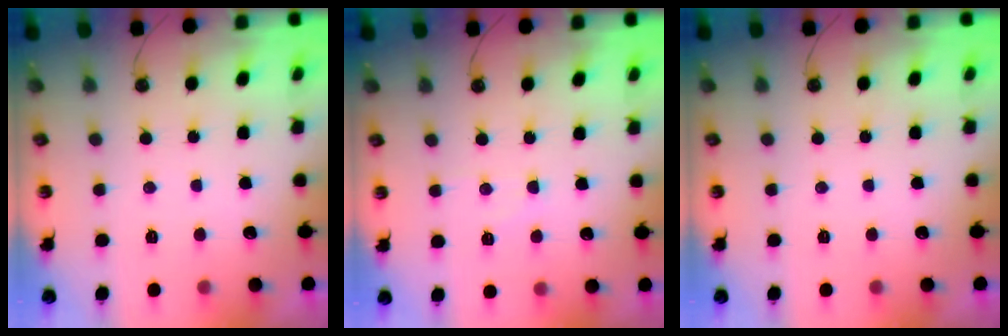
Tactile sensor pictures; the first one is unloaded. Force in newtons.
{"total": 4.1, "press": 4.1, "slide": 0.6}
{"total": 0.0}